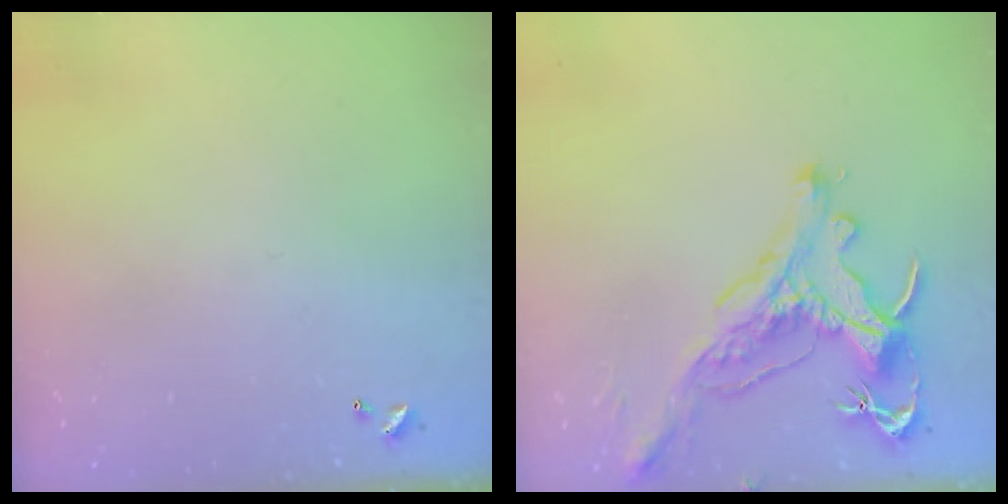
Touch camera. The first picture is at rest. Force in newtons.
{"total": 1.2, "press": 0.9, "slide": 0.9}